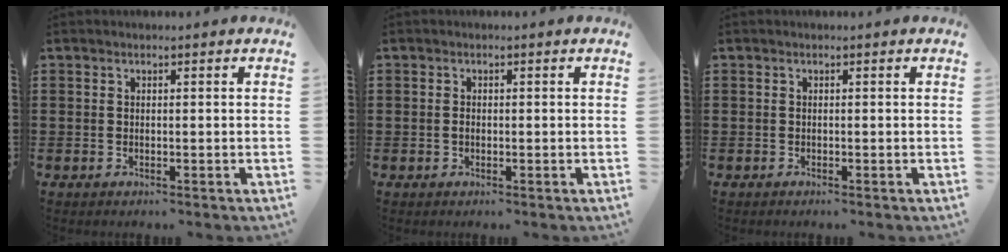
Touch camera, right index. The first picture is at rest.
{"total": 0.8, "force": [-0.2, 0.5, 0.6], "torque": [-0.014, 0.000, -0.004]}
{"total": 0.0}